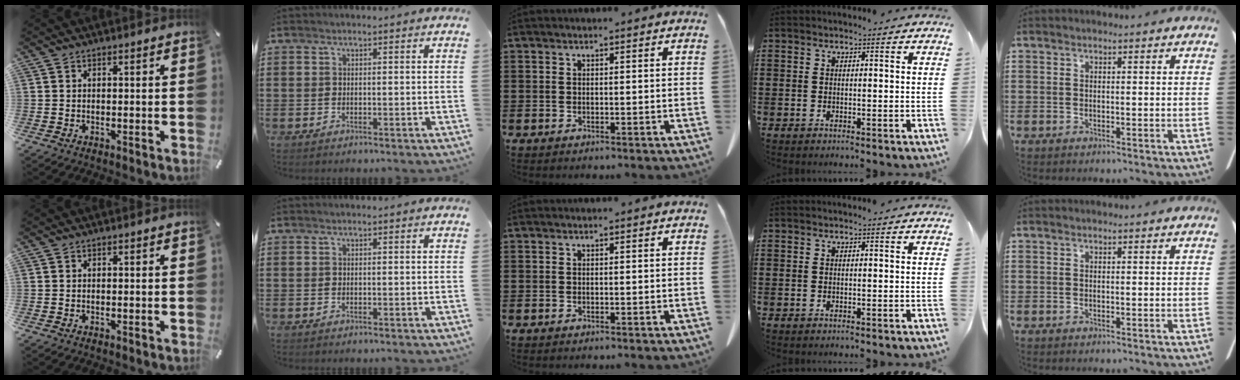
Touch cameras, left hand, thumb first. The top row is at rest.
{}